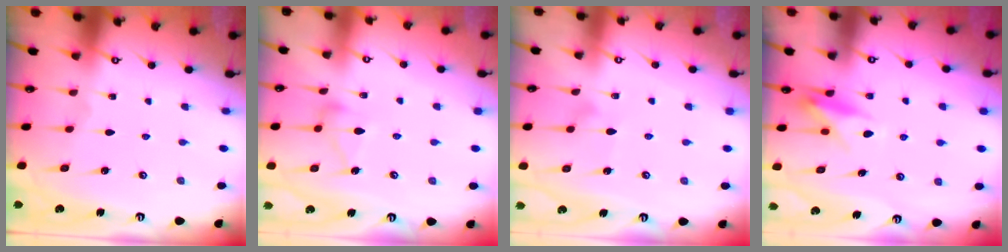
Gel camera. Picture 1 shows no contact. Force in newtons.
{"total": 8.4, "press": 8.4, "slide": 0.4}
{"total": 6.0, "press": 6.0, "slide": 0.3}
{"total": 10.0, "press": 10.0, "slide": 0.7}